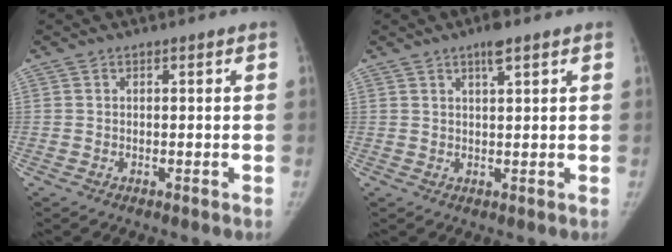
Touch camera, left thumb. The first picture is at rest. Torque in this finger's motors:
{"motor_torque": [0.68, -0.33, 0.60, -0.06, 0.14]}